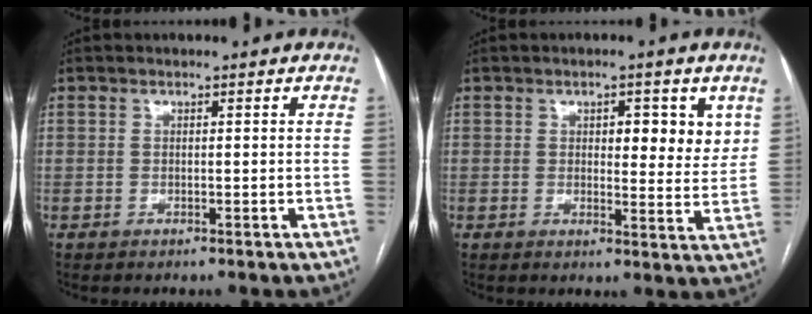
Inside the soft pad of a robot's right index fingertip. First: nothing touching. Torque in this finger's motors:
{"motor_torque": [0.03, 0.02, 0.03, 0.01]}